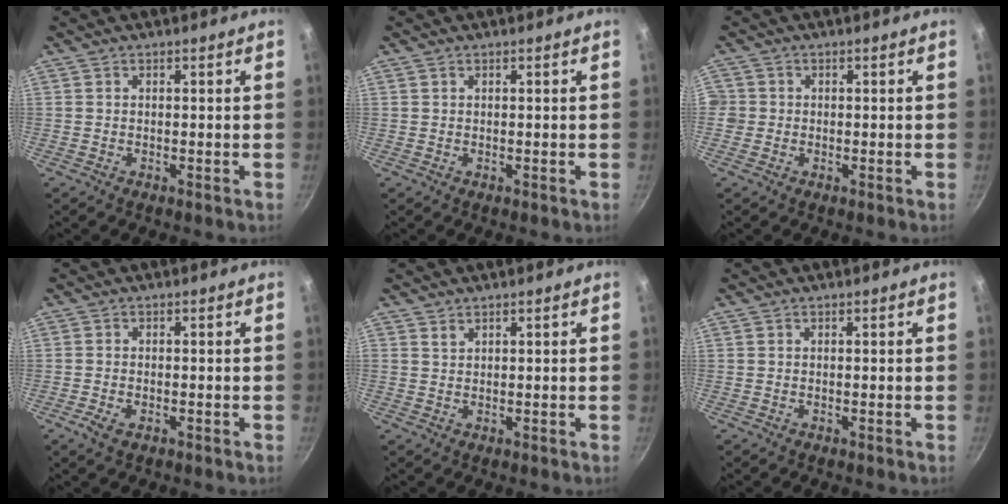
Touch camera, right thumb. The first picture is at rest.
{"total": 0.0}
{"total": 2.4, "force": [-0.5, 2.3, 0.5], "torque": [0.004, 0.008, -0.012]}
{"total": 2.6, "force": [-1.2, 1.4, 1.9], "torque": [-0.040, 0.003, -0.023]}
{"total": 1.0, "force": [0.8, 0.5, 0.3], "torque": [-0.003, -0.005, 0.016]}
{"total": 0.0}